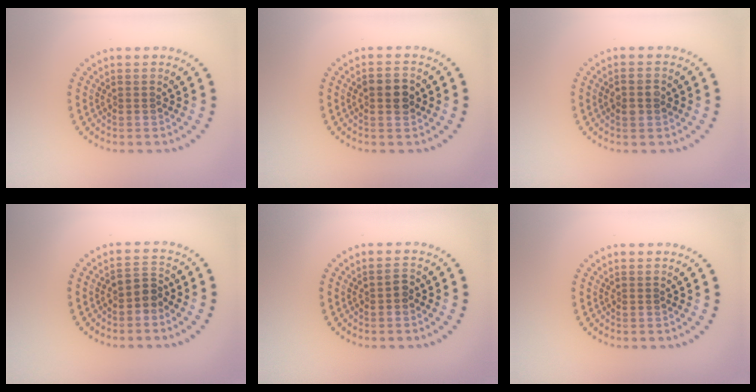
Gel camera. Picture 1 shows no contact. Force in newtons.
{"total": 2.5, "press": 2.5, "slide": 0.2}
{"total": 1.8, "press": 1.8, "slide": 0.3}
{"total": 2.0, "press": 1.7, "slide": 1.1}
{"total": 1.1, "press": 1.1, "slide": 0.2}
{"total": 0.0}